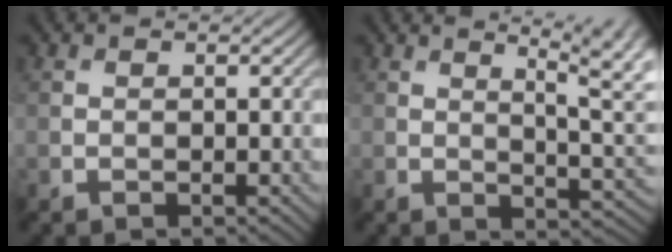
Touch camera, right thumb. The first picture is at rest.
{"total": 11.4, "force": [5.3, 4.0, 9.2], "torque": [-0.112, 0.029, 0.063]}